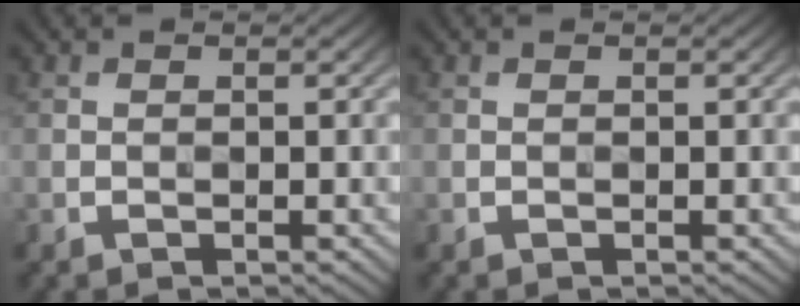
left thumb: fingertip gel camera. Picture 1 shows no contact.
{"total": 0.0}